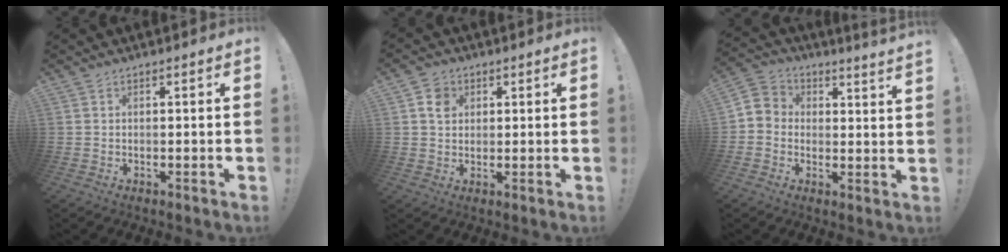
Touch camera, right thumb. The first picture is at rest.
{"total": 4.9, "force": [1.7, 4.2, 1.7], "torque": [-0.012, -0.005, 0.029]}
{"total": 4.1, "force": [1.2, 3.5, 1.8], "torque": [-0.029, -0.007, 0.026]}